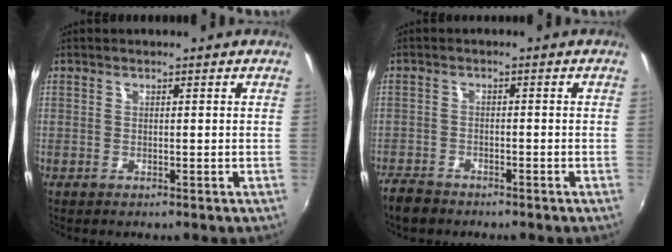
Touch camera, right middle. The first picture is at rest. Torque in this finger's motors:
{"motor_torque": [0.44, -0.49, 0.00, 0.01]}